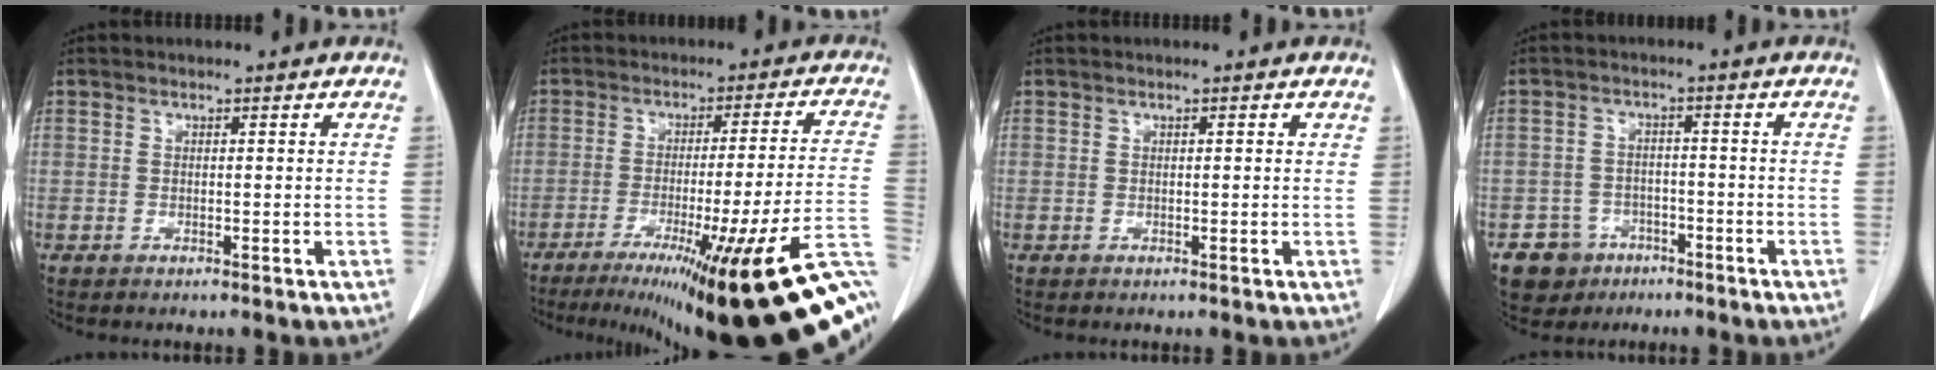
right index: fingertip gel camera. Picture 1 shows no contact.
{"total": 28.9, "force": [-16.5, 0.7, 23.7], "torque": [-0.209, -0.031, -0.235]}
{"total": 0.6, "force": [0.3, 0.2, 0.5], "torque": [-0.008, 0.001, 0.003]}
{"total": 5.7, "force": [-3.2, 4.6, 0.4], "torque": [-0.005, 0.011, -0.048]}